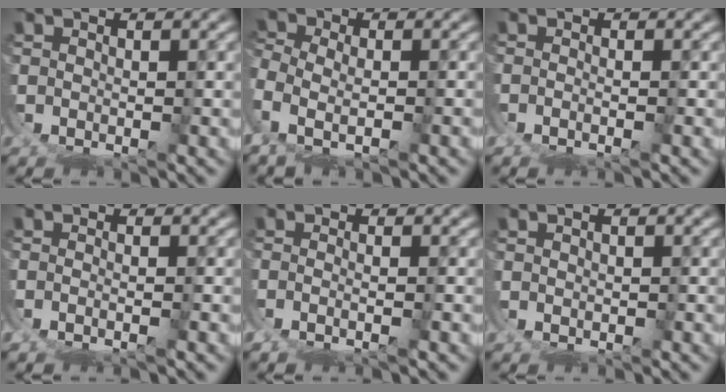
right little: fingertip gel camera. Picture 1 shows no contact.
{"total": 2.5, "force": [-0.3, 1.4, 2.0], "torque": [-0.071, -0.017, 0.004]}
{"total": 1.4, "force": [-1.0, 0.1, 1.0], "torque": [-0.021, -0.010, -0.011]}
{"total": 1.6, "force": [-1.0, 0.1, 1.2], "torque": [-0.027, -0.011, -0.009]}
{"total": 1.8, "force": [-0.8, -0.1, 1.6], "torque": [-0.035, -0.013, -0.005]}
{"total": 0.7, "force": [0.5, -0.3, -0.3], "torque": [0.006, -0.002, 0.010]}